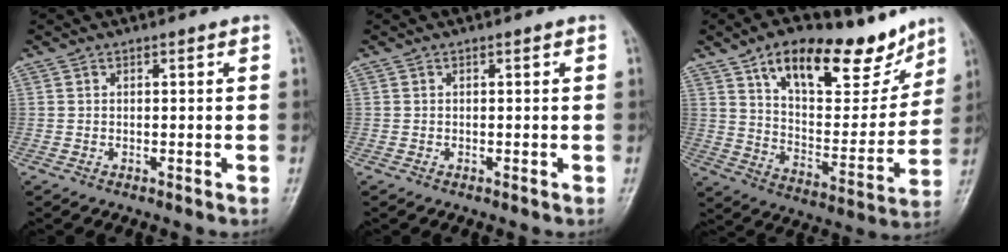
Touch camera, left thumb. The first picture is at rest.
{"total": 0.0}
{"total": 22.3, "force": [14.5, 9.8, 13.8], "torque": [-0.160, -0.053, 0.235]}